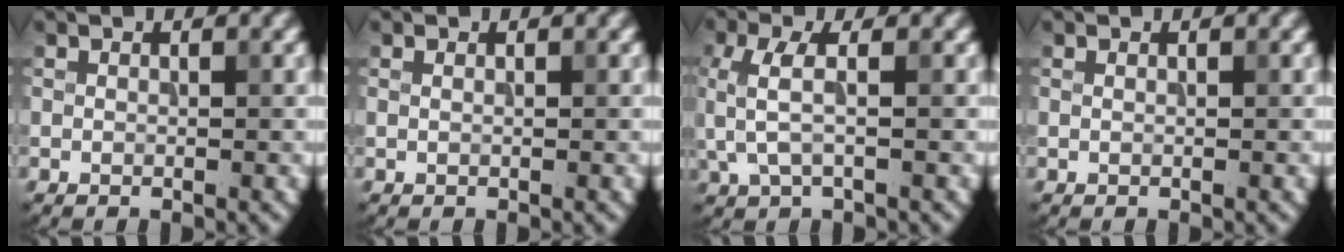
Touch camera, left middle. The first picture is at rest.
{"total": 0.0}
{"total": 3.2, "force": [0.2, 1.2, 2.9], "torque": [-0.069, 0.002, 0.004]}
{"total": 0.0}